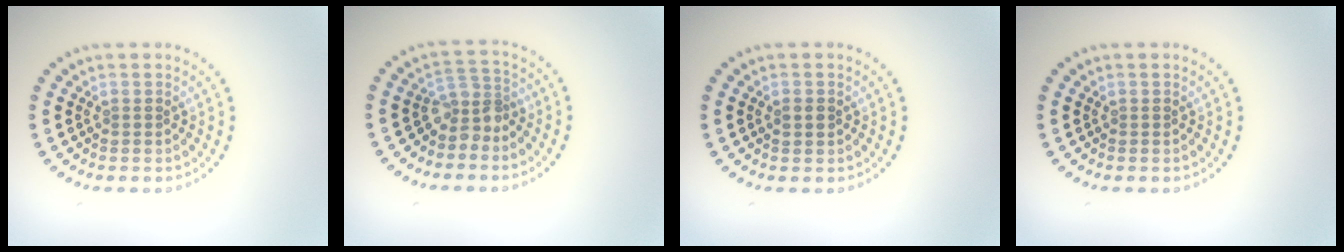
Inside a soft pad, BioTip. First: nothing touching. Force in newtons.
{"total": 2.4, "press": 1.8, "slide": 1.6}
{"total": 1.3, "press": 1.3, "slide": 0.1}
{"total": 0.0}